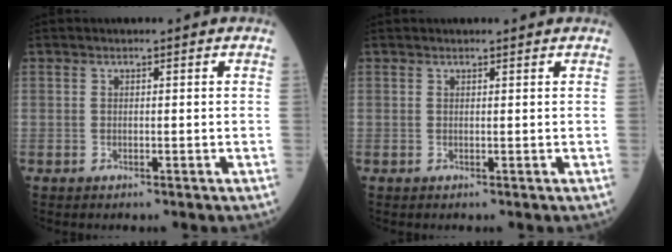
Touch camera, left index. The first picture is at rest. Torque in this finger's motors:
{"motor_torque": [0.36, -0.42, 0.11, 0.06]}